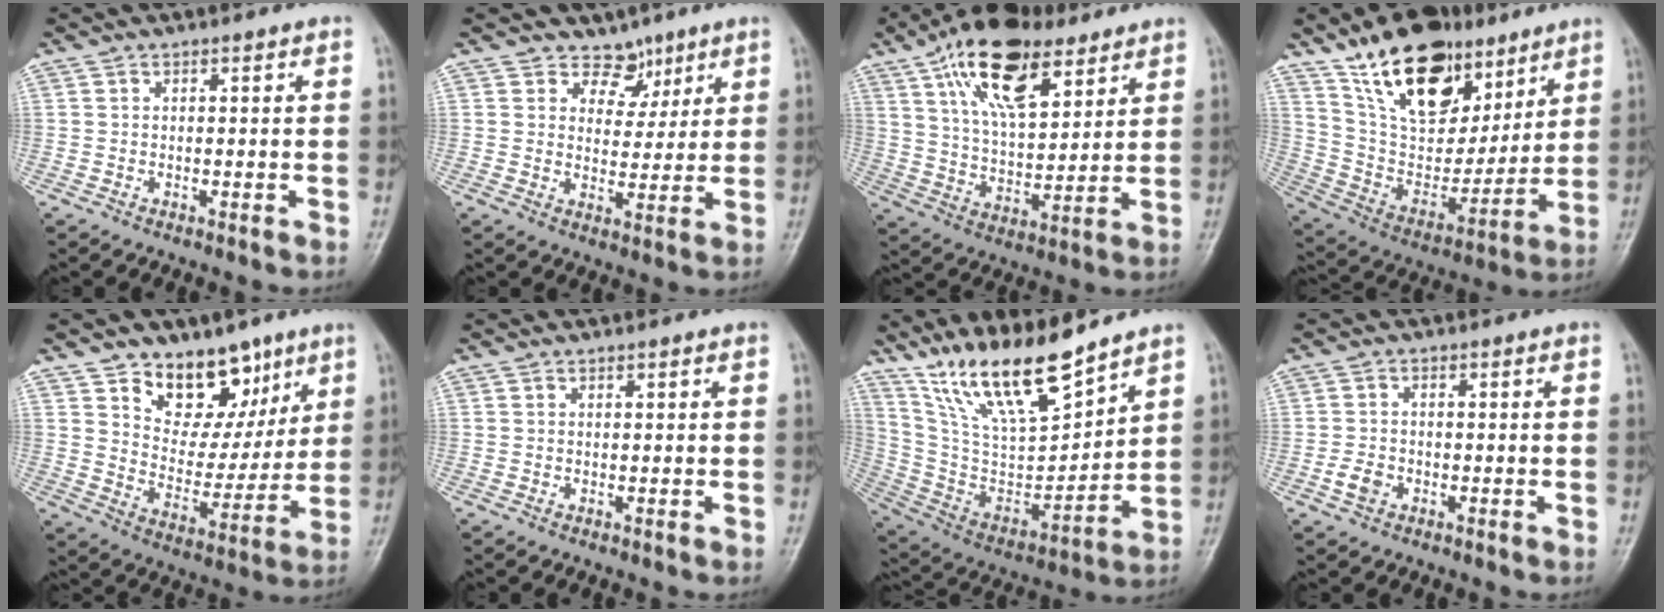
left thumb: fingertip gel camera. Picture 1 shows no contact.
{"total": 5.5, "force": [3.9, 3.9, 0.6], "torque": [0.025, -0.024, 0.061]}
{"total": 18.5, "force": [10.2, 8.7, 12.8], "torque": [-0.188, -0.031, 0.179]}
{"total": 22.9, "force": [13.6, 12.9, 13.1], "torque": [-0.172, -0.047, 0.246]}
{"total": 14.9, "force": [9.0, 9.7, 6.7], "torque": [-0.047, -0.049, 0.153]}
{"total": 0.0}
{"total": 17.5, "force": [13.9, 4.1, 9.9], "torque": [-0.150, -0.076, 0.272]}
{"total": 3.1, "force": [-1.2, 2.3, 1.6], "torque": [-0.026, 0.006, -0.023]}